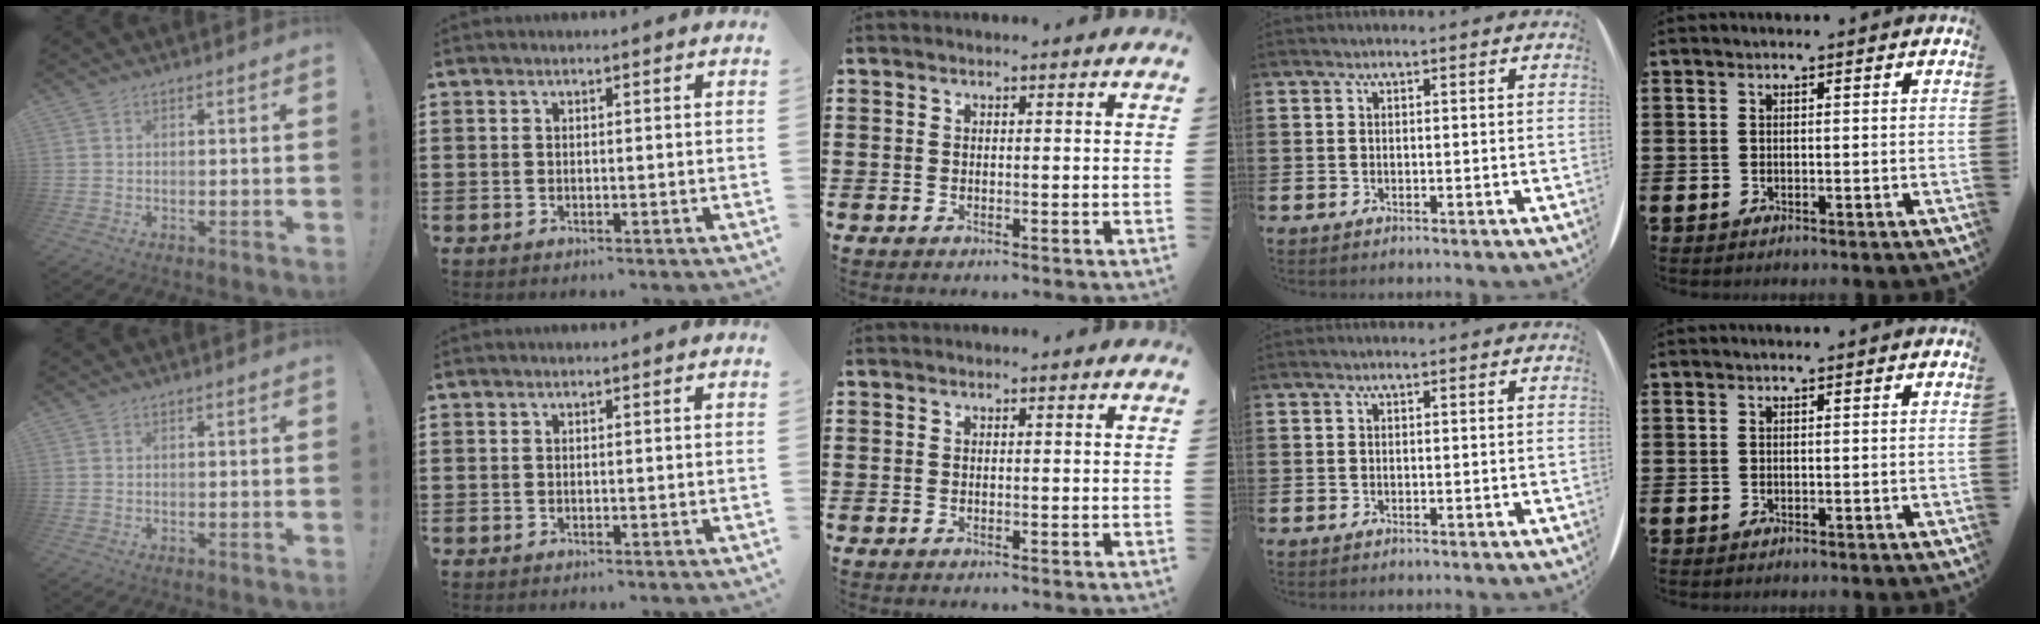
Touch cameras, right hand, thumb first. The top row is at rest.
{}